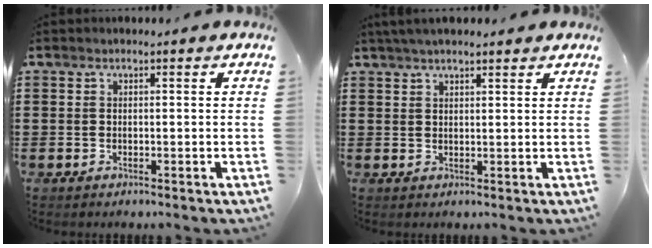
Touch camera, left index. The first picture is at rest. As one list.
[{"total": 2.9, "force": [2.4, 0.5, 1.5], "torque": [-0.034, 0.004, 0.046]}]